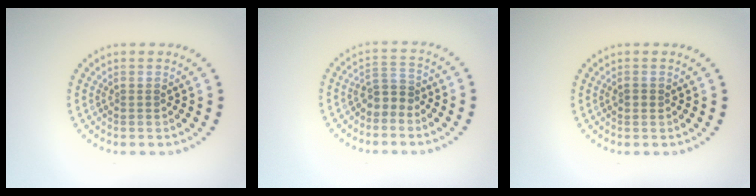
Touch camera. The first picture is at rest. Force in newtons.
{"total": 2.1, "press": 1.7, "slide": 1.2}
{"total": 0.7, "press": 0.7, "slide": 0.2}